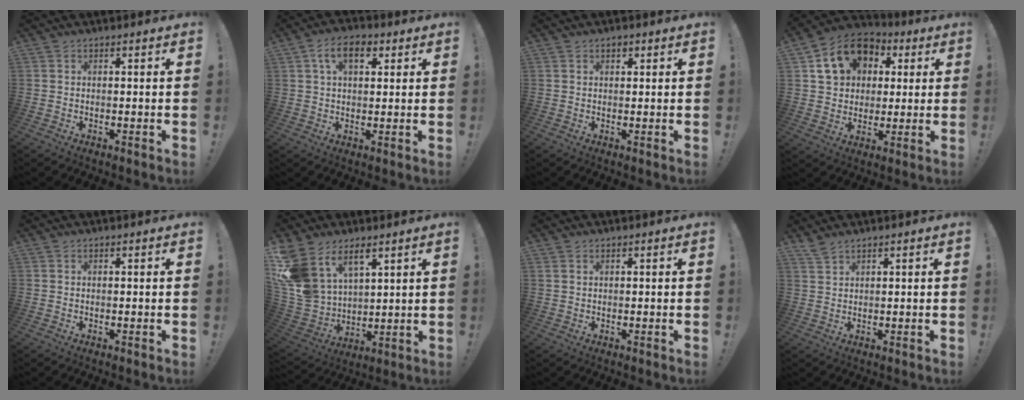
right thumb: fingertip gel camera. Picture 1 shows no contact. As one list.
[{"total": 8.6, "force": [3.4, 4.8, 6.3], "torque": [-0.095, 0.007, 0.060]}, {"total": 1.2, "force": [0.7, 0.8, 0.6], "torque": [-0.003, -0.002, 0.012]}, {"total": 14.6, "force": [5.2, 11.7, 7.0], "torque": [-0.102, -0.010, 0.104]}, {"total": 0.0}, {"total": 14.6, "force": [8.3, 9.4, 7.4], "torque": [-0.156, -0.056, 0.161]}, {"total": 0.7, "force": [0.4, 0.4, 0.3], "torque": [-0.009, 0.002, 0.009]}, {"total": 2.5, "force": [2.1, 0.5, 1.2], "torque": [-0.019, -0.012, 0.038]}]